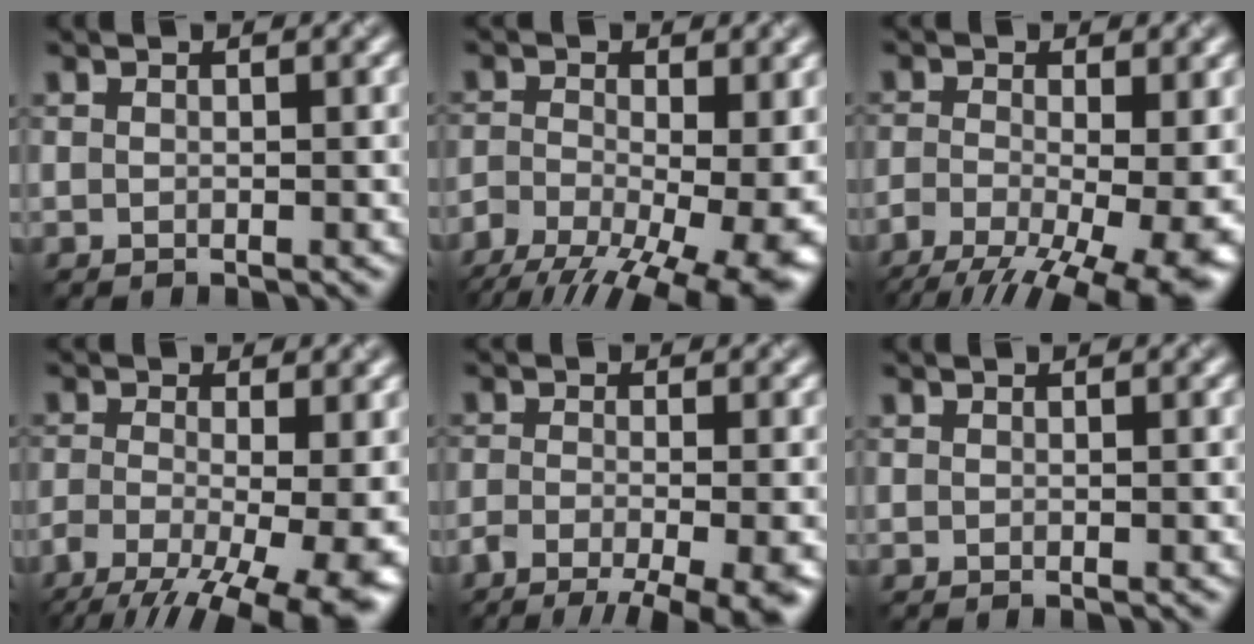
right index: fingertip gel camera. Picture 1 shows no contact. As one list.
[{"total": 16.2, "force": [-8.8, 8.3, 10.9], "torque": [-0.178, -0.031, -0.090]}, {"total": 14.5, "force": [-7.6, 6.7, 10.4], "torque": [-0.169, -0.032, -0.084]}, {"total": 13.5, "force": [-6.9, 6.0, 9.9], "torque": [-0.172, -0.032, -0.083]}, {"total": 10.5, "force": [-7.5, 3.3, 6.5], "torque": [-0.107, -0.032, -0.101]}, {"total": 0.0}]